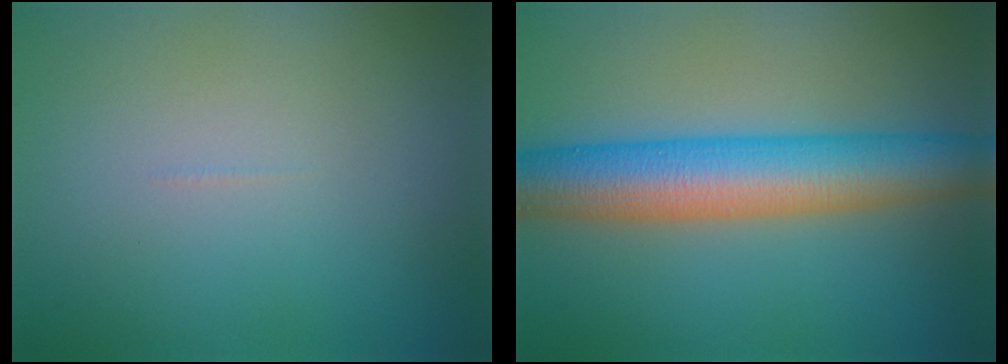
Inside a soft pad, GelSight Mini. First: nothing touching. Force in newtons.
{"total": 8.9, "press": 8.9, "slide": 0.3}